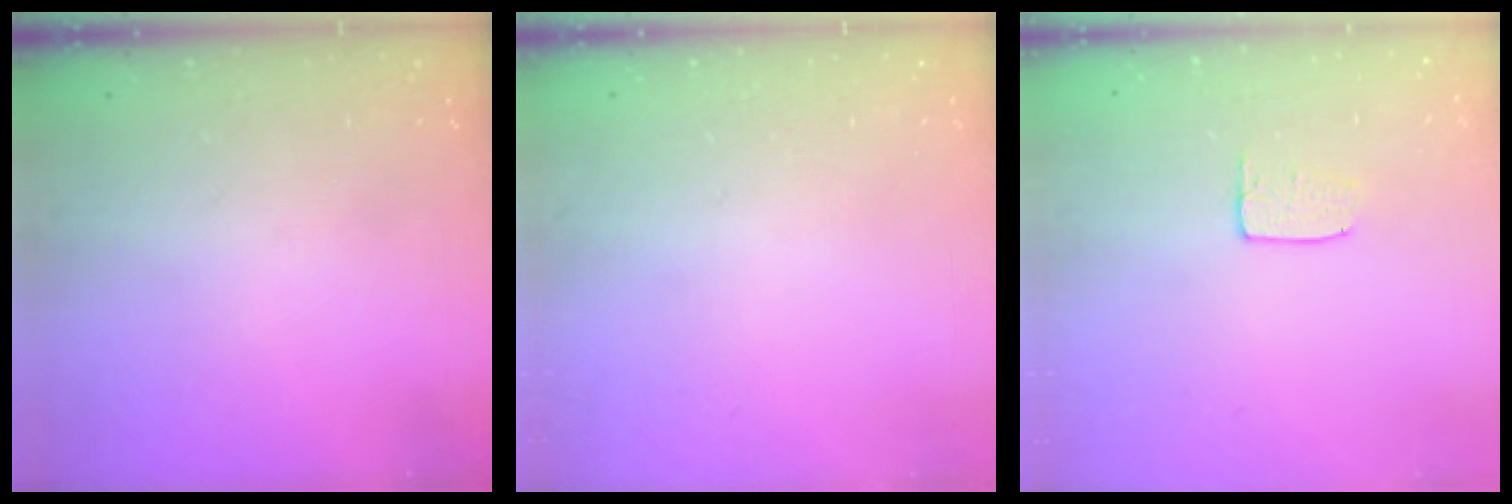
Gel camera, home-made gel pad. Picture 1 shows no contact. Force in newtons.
{"total": 0.0}
{"total": 5.4, "press": 5.4, "slide": 0.3}